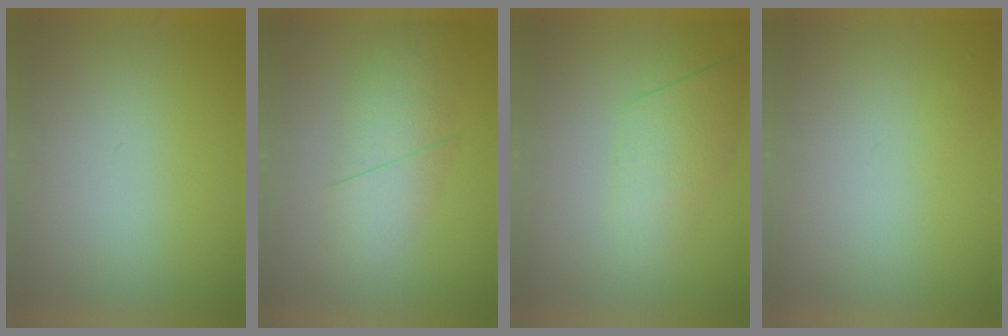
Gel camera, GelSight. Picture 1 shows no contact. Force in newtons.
{"total": 2.8}
{"total": 2.3}
{"total": 1.1}